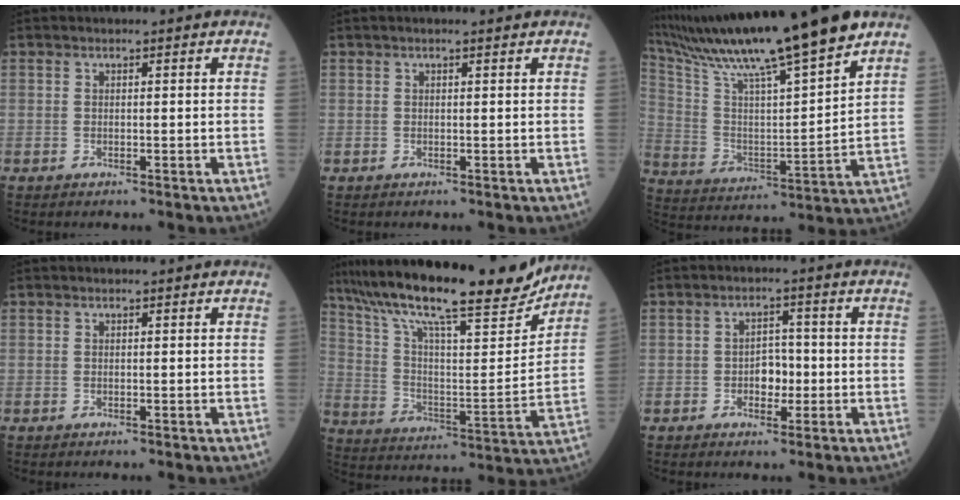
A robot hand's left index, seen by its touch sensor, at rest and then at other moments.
{"total": 0.9, "force": [0.7, 0.0, 0.5], "torque": [-0.011, 0.004, 0.012]}
{"total": 21.7, "force": [18.0, -0.6, 12.2], "torque": [-0.221, 0.002, 0.309]}
{"total": 0.0}
{"total": 24.2, "force": [20.1, 3.4, 13.0], "torque": [-0.233, -0.004, 0.311]}
{"total": 3.6, "force": [-0.8, 2.3, 2.6], "torque": [-0.038, 0.009, -0.014]}